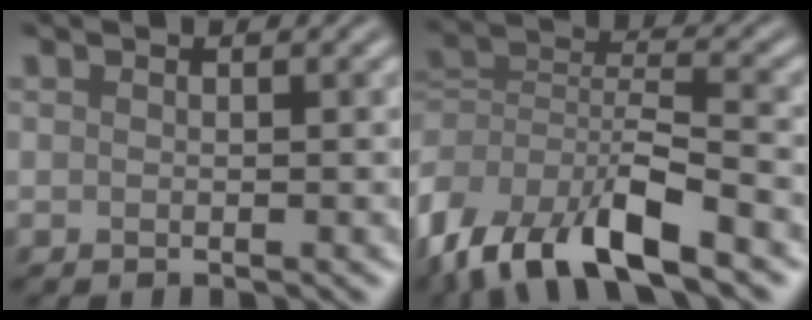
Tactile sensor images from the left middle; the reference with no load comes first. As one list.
[{"total": 11.3, "force": [-6.6, 4.7, 7.9], "torque": [-0.154, -0.002, -0.133]}]